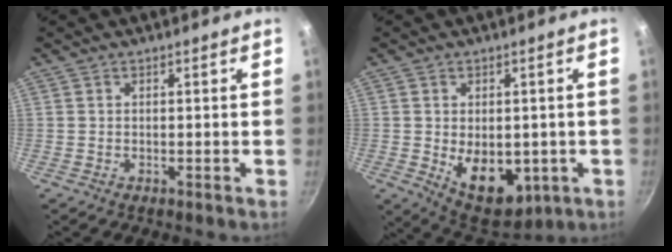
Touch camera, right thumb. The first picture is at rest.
{"total": 11.7, "force": [-1.9, 7.5, 8.8], "torque": [-0.093, -0.017, -0.006]}